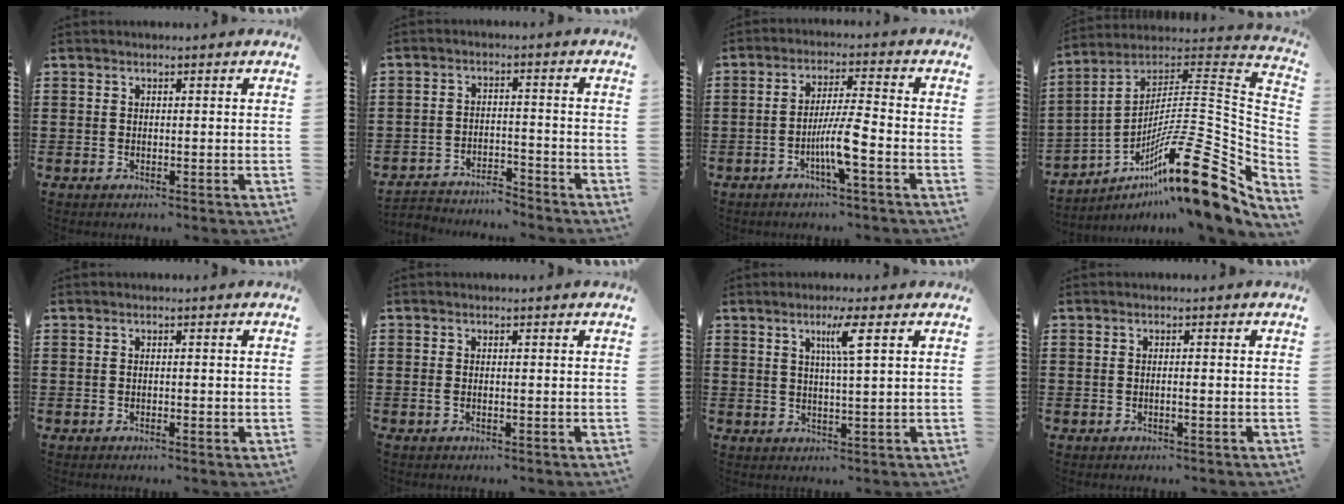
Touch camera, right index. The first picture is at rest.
{"total": 3.8, "force": [-3.8, 0.4, 0.0], "torque": [-0.008, 0.002, -0.080]}
{"total": 6.5, "force": [-2.8, 0.1, 5.9], "torque": [-0.112, -0.008, -0.055]}
{"total": 20.7, "force": [-10.3, 3.8, 17.5], "torque": [-0.280, 0.013, -0.179]}
{"total": 0.7, "force": [-0.2, 0.1, 0.6], "torque": [-0.012, -0.004, -0.003]}
{"total": 0.6, "force": [-0.3, 0.2, 0.5], "torque": [-0.011, -0.004, -0.005]}
{"total": 4.4, "force": [1.9, -0.3, 4.0], "torque": [-0.083, -0.002, 0.028]}
{"total": 0.8, "force": [-0.3, 0.0, 0.7], "torque": [-0.012, -0.003, -0.005]}